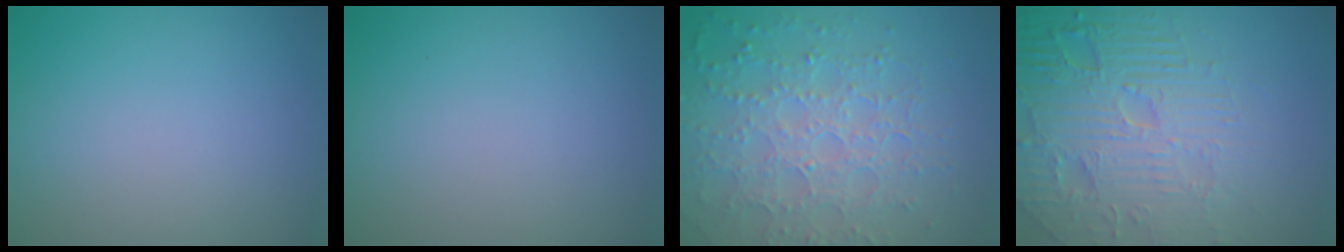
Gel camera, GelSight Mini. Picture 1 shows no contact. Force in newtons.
{"total": 0.0}
{"total": 7.3, "press": 5.3, "slide": 5.1}
{"total": 8.6, "press": 6.3, "slide": 5.9}